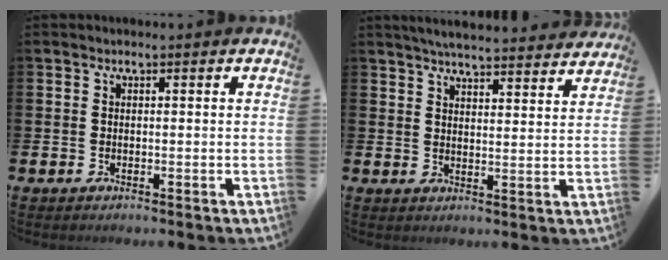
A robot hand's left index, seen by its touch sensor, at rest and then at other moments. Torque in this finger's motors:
{"motor_torque": [-0.02, -0.71, 0.55, 0.14]}